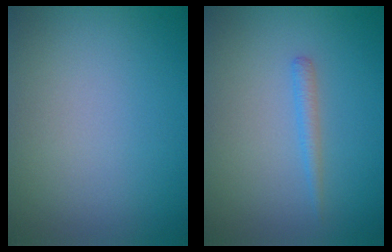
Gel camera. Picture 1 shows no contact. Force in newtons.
{"total": 1.1, "press": 1.1, "slide": 0.1}